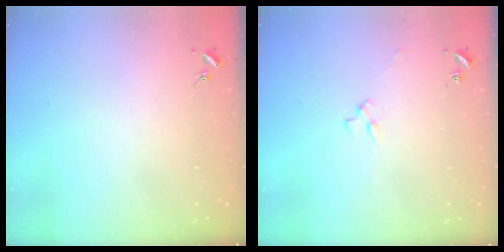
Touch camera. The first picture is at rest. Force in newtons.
{"total": 2.4, "press": 2.4, "slide": 0.3}